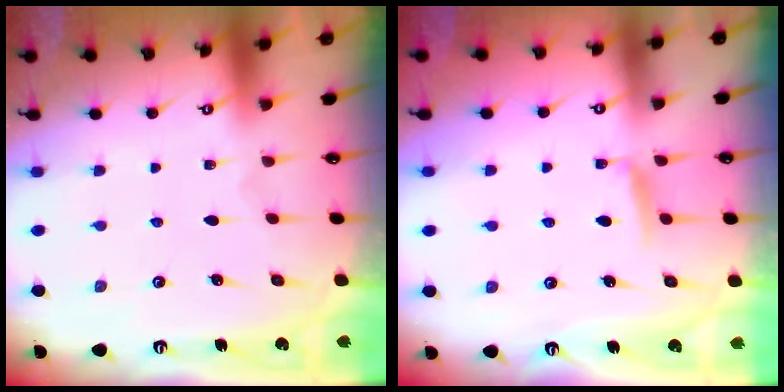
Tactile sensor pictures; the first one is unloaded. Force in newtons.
{"total": 5.2, "press": 5.2, "slide": 0.7}